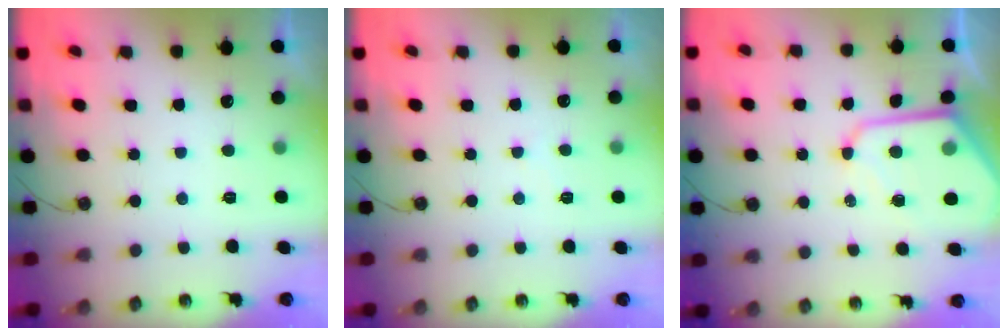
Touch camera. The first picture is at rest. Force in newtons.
{"total": 4.3, "press": 4.3, "slide": 0.7}
{"total": 11.7, "press": 11.7, "slide": 1.0}